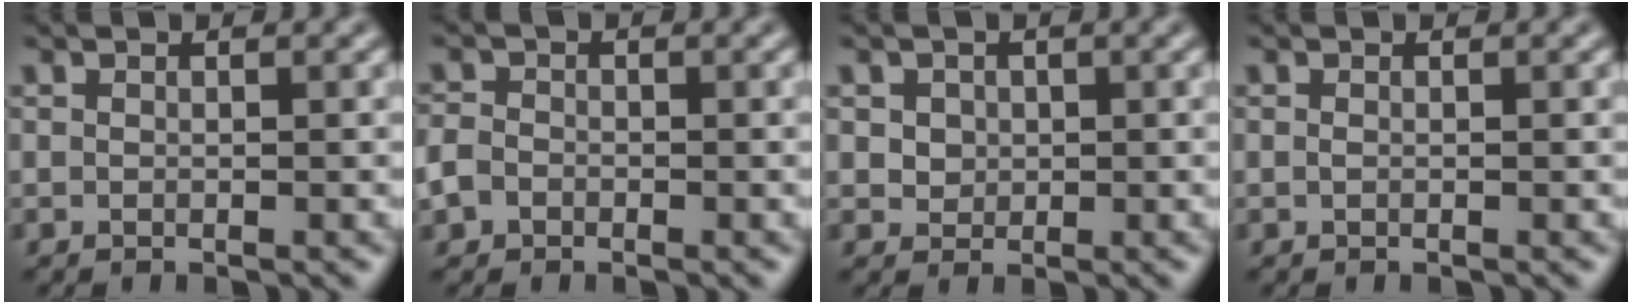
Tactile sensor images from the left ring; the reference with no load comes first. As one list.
[{"total": 1.8, "force": [-0.9, 1.5, 0.7], "torque": [-0.012, -0.001, -0.020]}, {"total": 2.3, "force": [0.9, 1.8, 1.0], "torque": [-0.021, 0.006, 0.025]}, {"total": 0.0}]